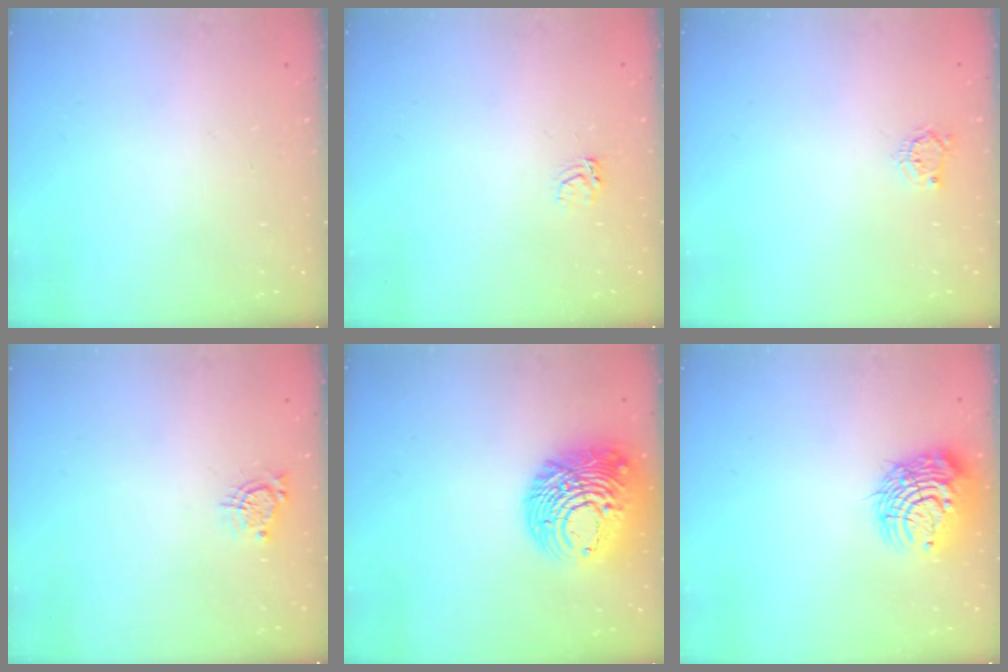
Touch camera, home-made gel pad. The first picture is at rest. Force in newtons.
{"total": 3.1, "press": 3.1, "slide": 0.4}
{"total": 3.4, "press": 3.4, "slide": 0.4}
{"total": 4.0, "press": 4.0, "slide": 0.4}
{"total": 17.8, "press": 17.7, "slide": 1.7}
{"total": 12.8, "press": 12.7, "slide": 1.4}